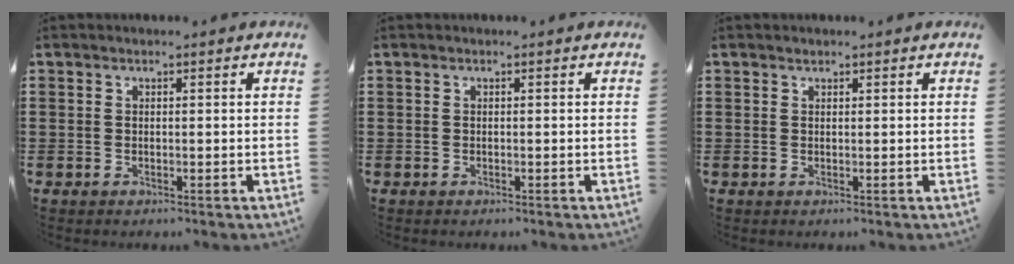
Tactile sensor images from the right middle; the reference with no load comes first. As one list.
[{"total": 0.0}, {"total": 0.5, "force": [0.4, 0.2, -0.1], "torque": [0.000, -0.001, 0.009]}]